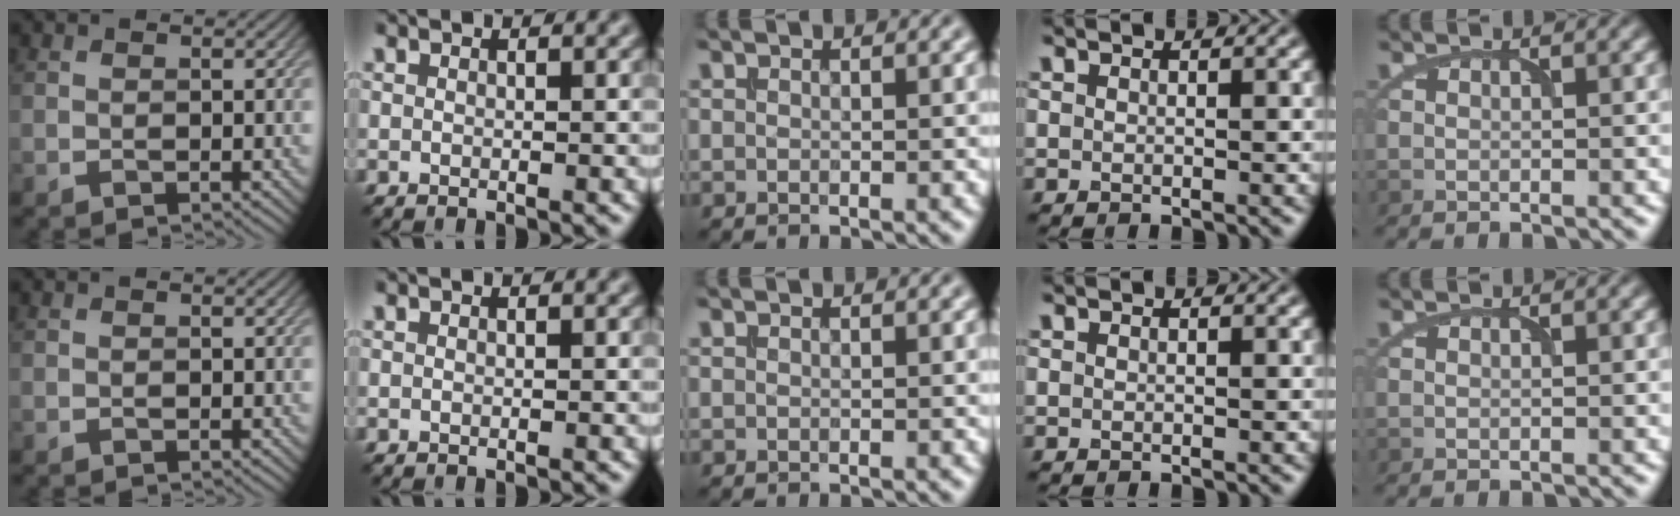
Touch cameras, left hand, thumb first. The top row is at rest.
{}